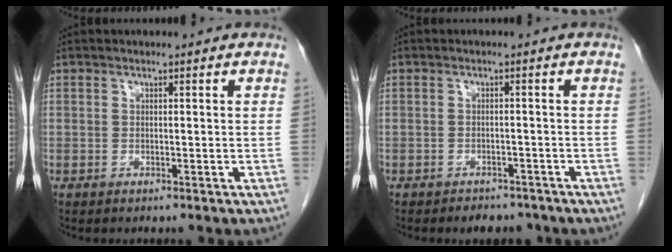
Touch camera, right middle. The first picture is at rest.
{"total": 3.6, "force": [-3.1, 1.7, 0.7], "torque": [-0.015, 0.000, -0.040]}